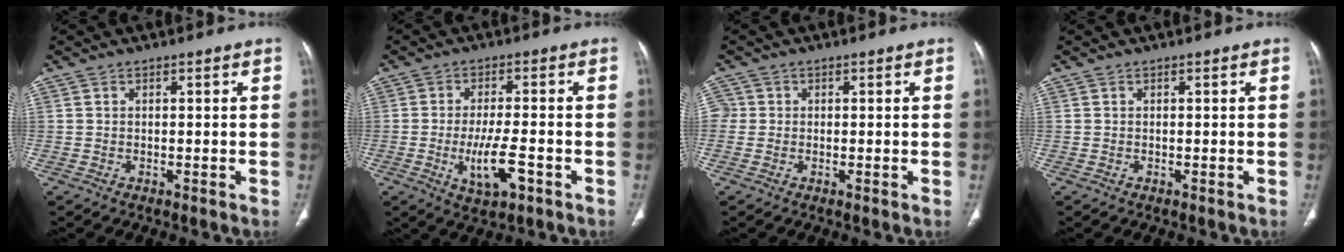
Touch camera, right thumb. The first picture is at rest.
{"total": 8.0, "force": [-2.7, 2.7, 7.0], "torque": [-0.126, 0.003, -0.042]}
{"total": 2.1, "force": [0.1, 2.0, 0.5], "torque": [0.002, 0.006, 0.000]}
{"total": 0.0}